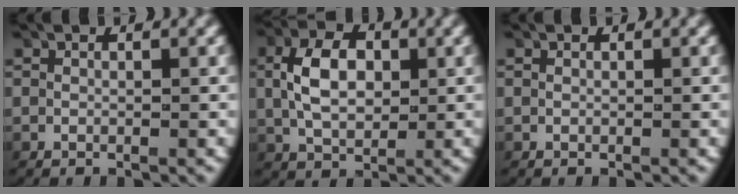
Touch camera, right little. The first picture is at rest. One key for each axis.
{"total": 4.9, "fx": 0.5, "fy": 3.0, "fz": 3.8, "tx": -0.073, "ty": 0.000, "tz": 0.013}
{"total": 0.0}